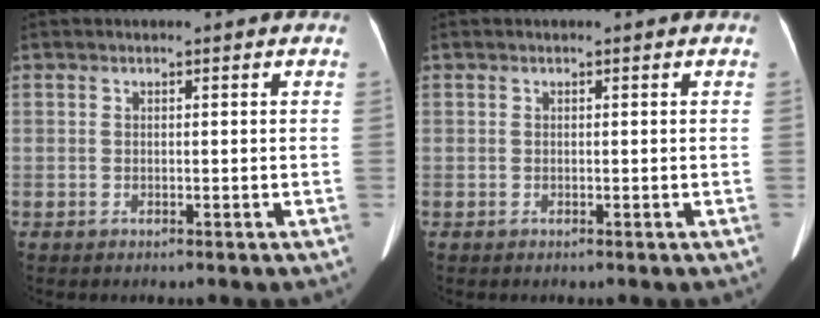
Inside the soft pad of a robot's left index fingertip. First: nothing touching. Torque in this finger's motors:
{"motor_torque": [0.01, 0.01, 0.00, 0.00]}